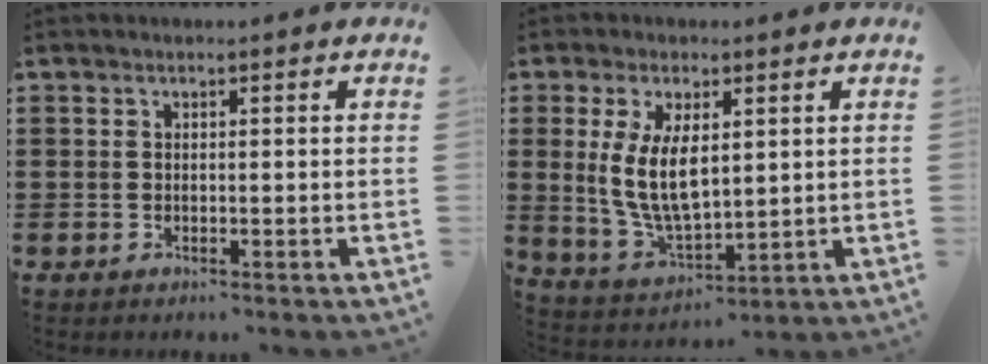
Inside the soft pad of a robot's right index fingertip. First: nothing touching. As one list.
[{"total": 8.9, "force": [1.3, 4.3, 7.7], "torque": [-0.171, 0.001, 0.023]}]